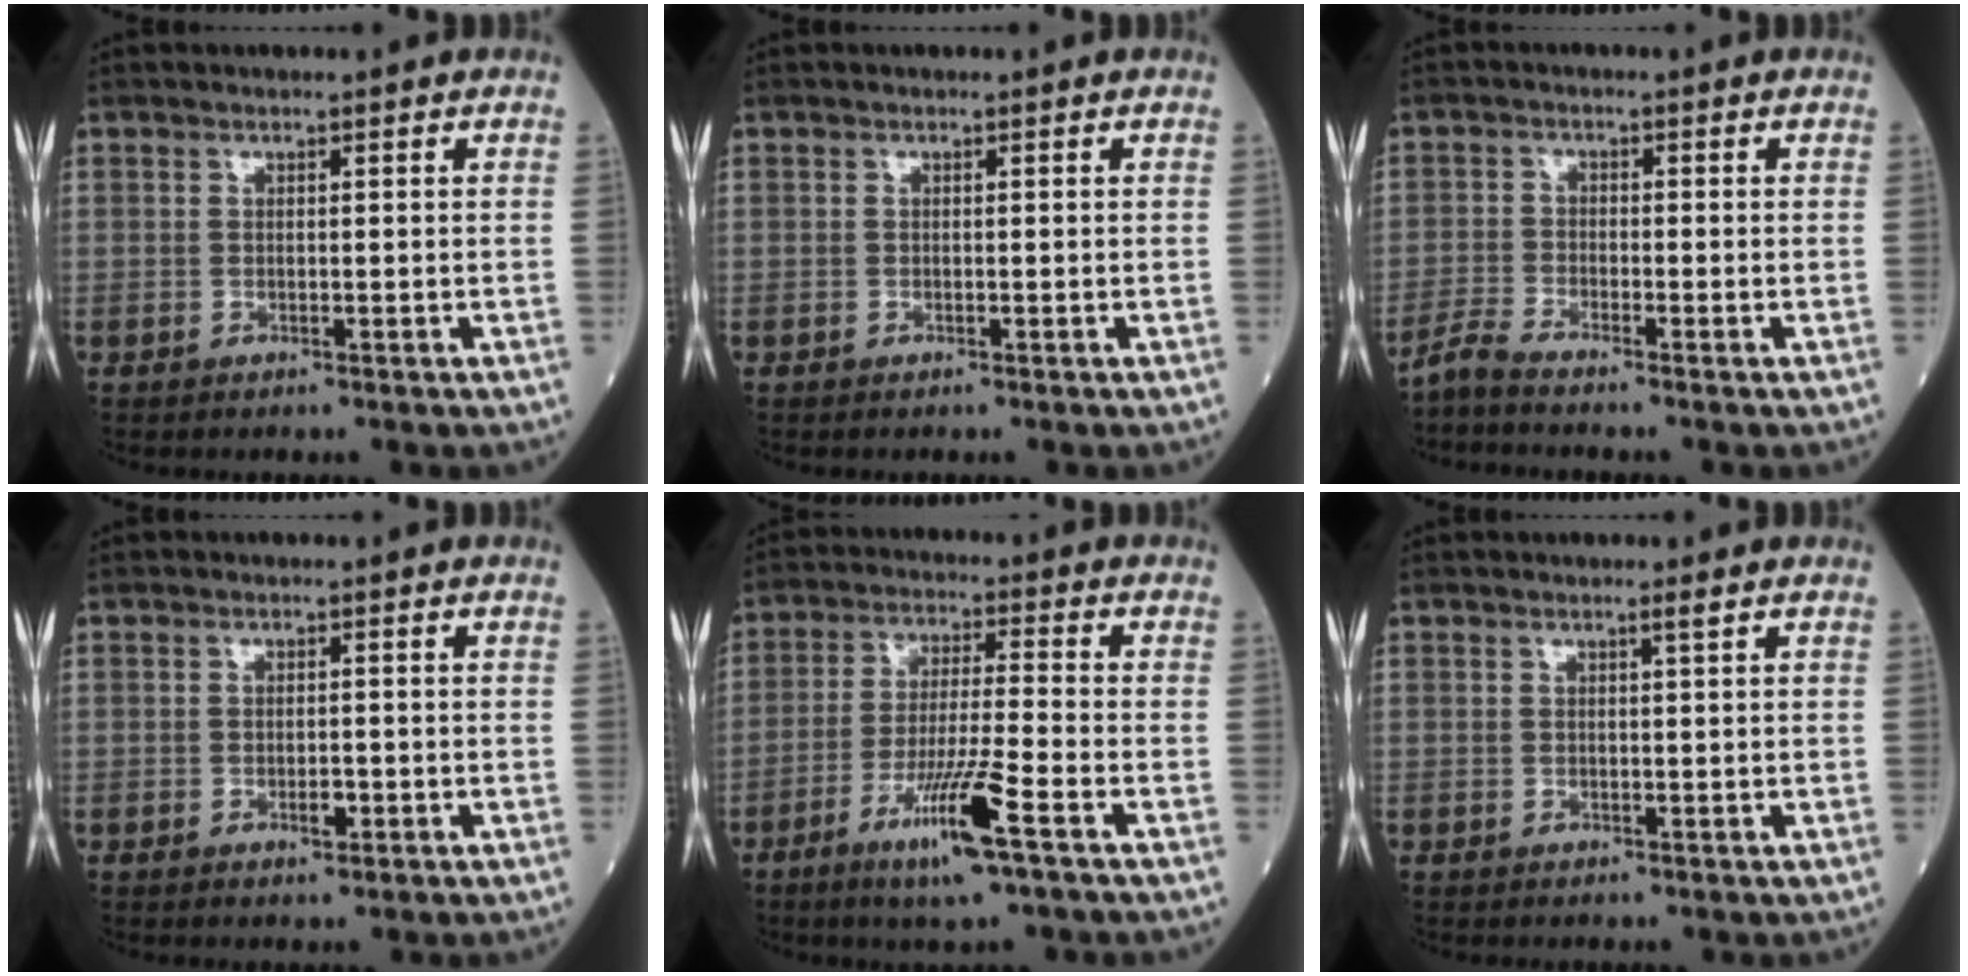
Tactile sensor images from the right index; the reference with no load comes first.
{"total": 0.0}
{"total": 3.1, "force": [-3.0, 0.0, 1.0], "torque": [-0.033, -0.011, -0.063]}
{"total": 2.1, "force": [-0.8, 1.0, 1.6], "torque": [-0.032, 0.000, -0.009]}
{"total": 10.9, "force": [-5.8, 0.1, 9.3], "torque": [-0.180, -0.019, -0.105]}
{"total": 1.0, "force": [0.5, 0.0, 0.8], "torque": [-0.020, 0.001, 0.010]}